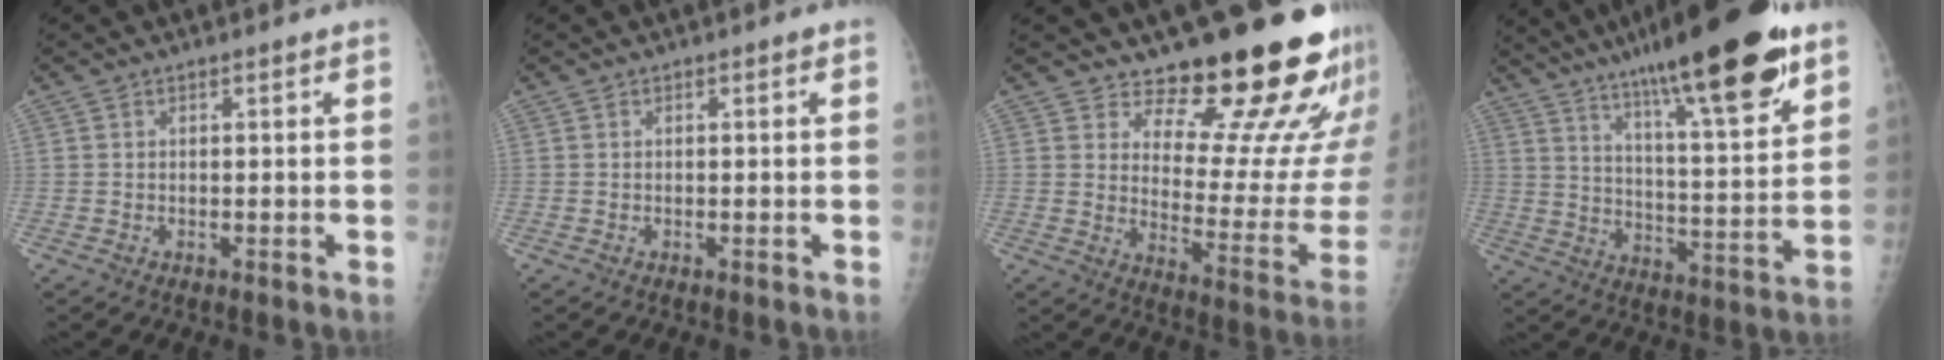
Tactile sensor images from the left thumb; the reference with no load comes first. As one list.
[{"total": 0.0}, {"total": 21.6, "force": [17.2, 7.5, 10.8], "torque": [-0.098, -0.139, 0.220]}, {"total": 24.4, "force": [15.9, 4.1, 18.0], "torque": [-0.266, -0.054, 0.251]}]